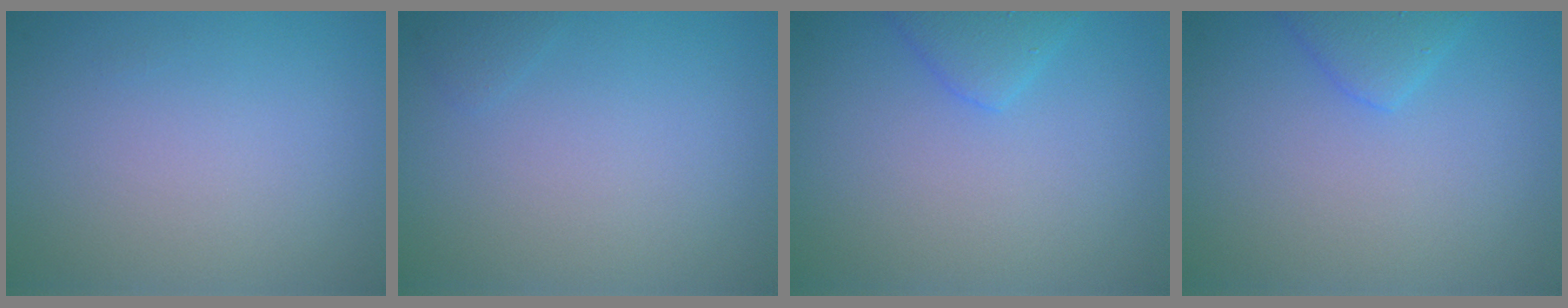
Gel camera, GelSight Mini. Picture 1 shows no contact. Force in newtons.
{"total": 0.5, "press": 0.5, "slide": 0.1}
{"total": 2.2, "press": 2.2, "slide": 0.2}
{"total": 2.2, "press": 2.2, "slide": 0.2}